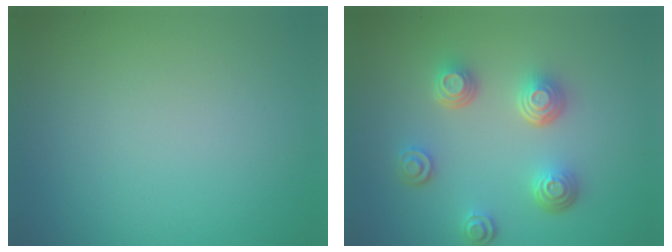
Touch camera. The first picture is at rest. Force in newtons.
{"total": 4.4, "press": 3.4, "slide": 2.8}